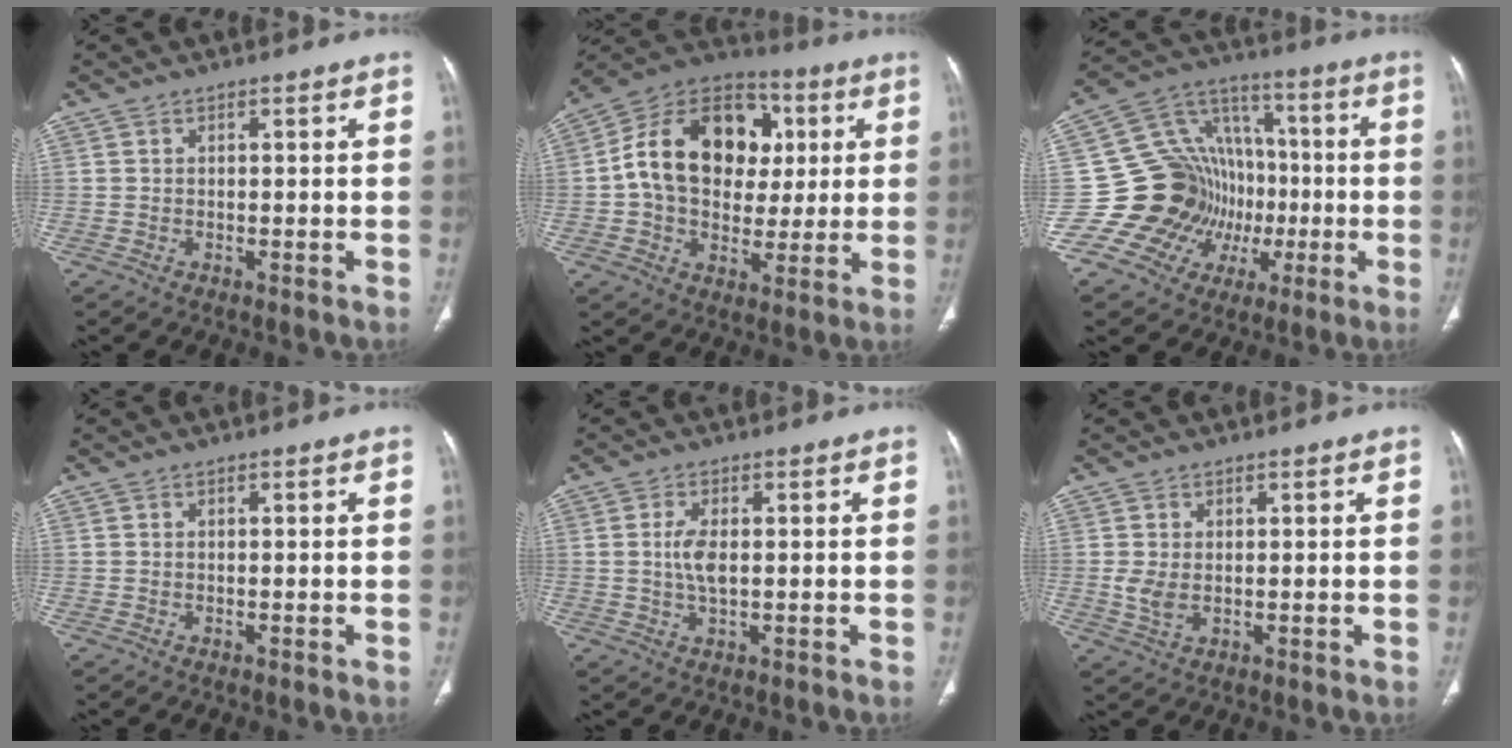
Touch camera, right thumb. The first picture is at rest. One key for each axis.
{"total": 20.9, "fx": 3.2, "fy": 15.5, "fz": 13.7, "tx": -0.202, "ty": 0.021, "tz": 0.049}
{"total": 19.1, "fx": -3.6, "fy": 16.5, "fz": 8.9, "tx": -0.092, "ty": 0.055, "tz": -0.054}
{"total": 0.0}
{"total": 4.1, "fx": 0.3, "fy": 1.7, "fz": 3.7, "tx": -0.081, "ty": -0.002, "tz": 0.009}
{"total": 2.9, "fx": 0.2, "fy": 1.7, "fz": 2.4, "tx": -0.052, "ty": -0.009, "tz": 0.009}